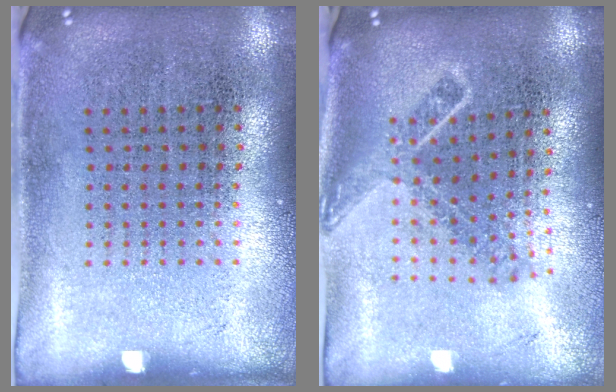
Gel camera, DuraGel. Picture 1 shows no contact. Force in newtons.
{"total": 1.7, "press": 1.3, "slide": 1.2}